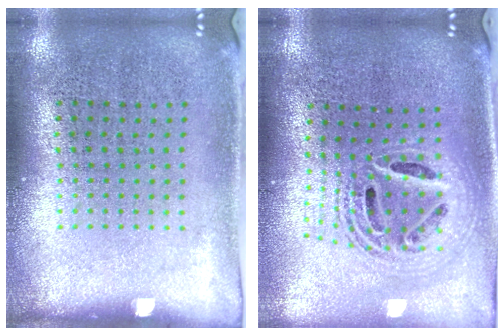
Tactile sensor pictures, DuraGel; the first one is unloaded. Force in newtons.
{"total": 2.2, "press": 1.7, "slide": 1.4}